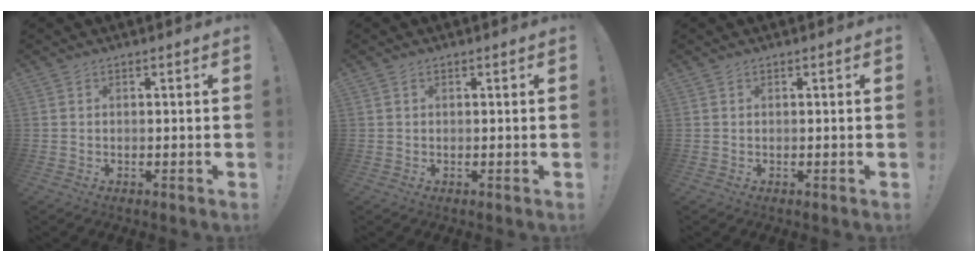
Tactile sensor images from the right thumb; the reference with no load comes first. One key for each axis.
{"total": 0.0}
{"total": 0.0}